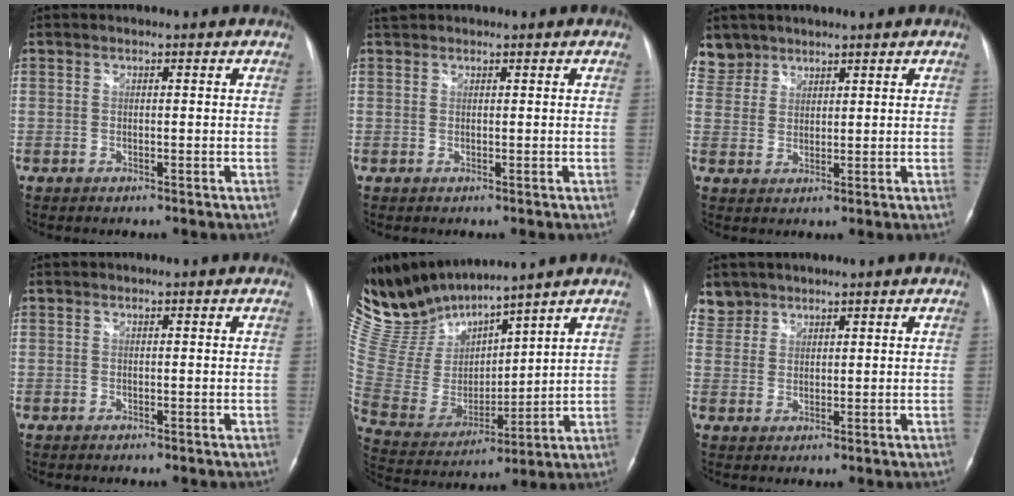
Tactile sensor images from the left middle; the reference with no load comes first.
{"total": 1.3, "force": [1.2, 0.5, 0.2], "torque": [-0.013, 0.020, 0.024]}
{"total": 4.2, "force": [3.5, 2.3, -0.6], "torque": [0.020, 0.008, 0.071]}
{"total": 0.0}
{"total": 14.6, "force": [13.8, 1.8, 4.4], "torque": [-0.115, 0.006, 0.292]}
{"total": 3.6, "force": [3.0, 1.9, -0.5], "torque": [0.018, 0.009, 0.059]}